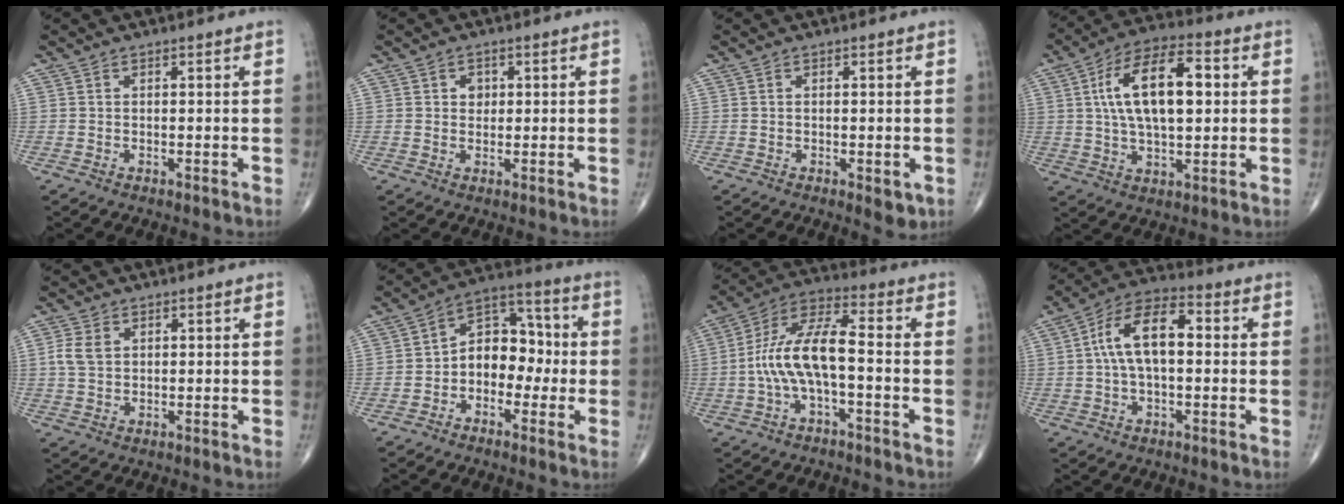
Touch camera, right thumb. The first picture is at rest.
{"total": 2.1, "force": [0.5, 1.7, 1.0], "torque": [-0.004, 0.000, 0.006]}
{"total": 3.1, "force": [-0.9, 1.4, 2.6], "torque": [-0.024, -0.006, -0.007]}
{"total": 15.9, "force": [2.7, 7.5, 13.8], "torque": [-0.233, 0.015, 0.043]}
{"total": 3.9, "force": [1.0, 2.8, 2.6], "torque": [-0.054, 0.004, 0.021]}
{"total": 10.2, "force": [-1.6, 7.4, 6.9], "torque": [-0.068, 0.045, -0.043]}
{"total": 11.6, "force": [-2.1, 4.2, 10.7], "torque": [-0.221, 0.049, -0.042]}
{"total": 12.0, "force": [1.0, 6.1, 10.3], "torque": [-0.186, 0.036, 0.009]}